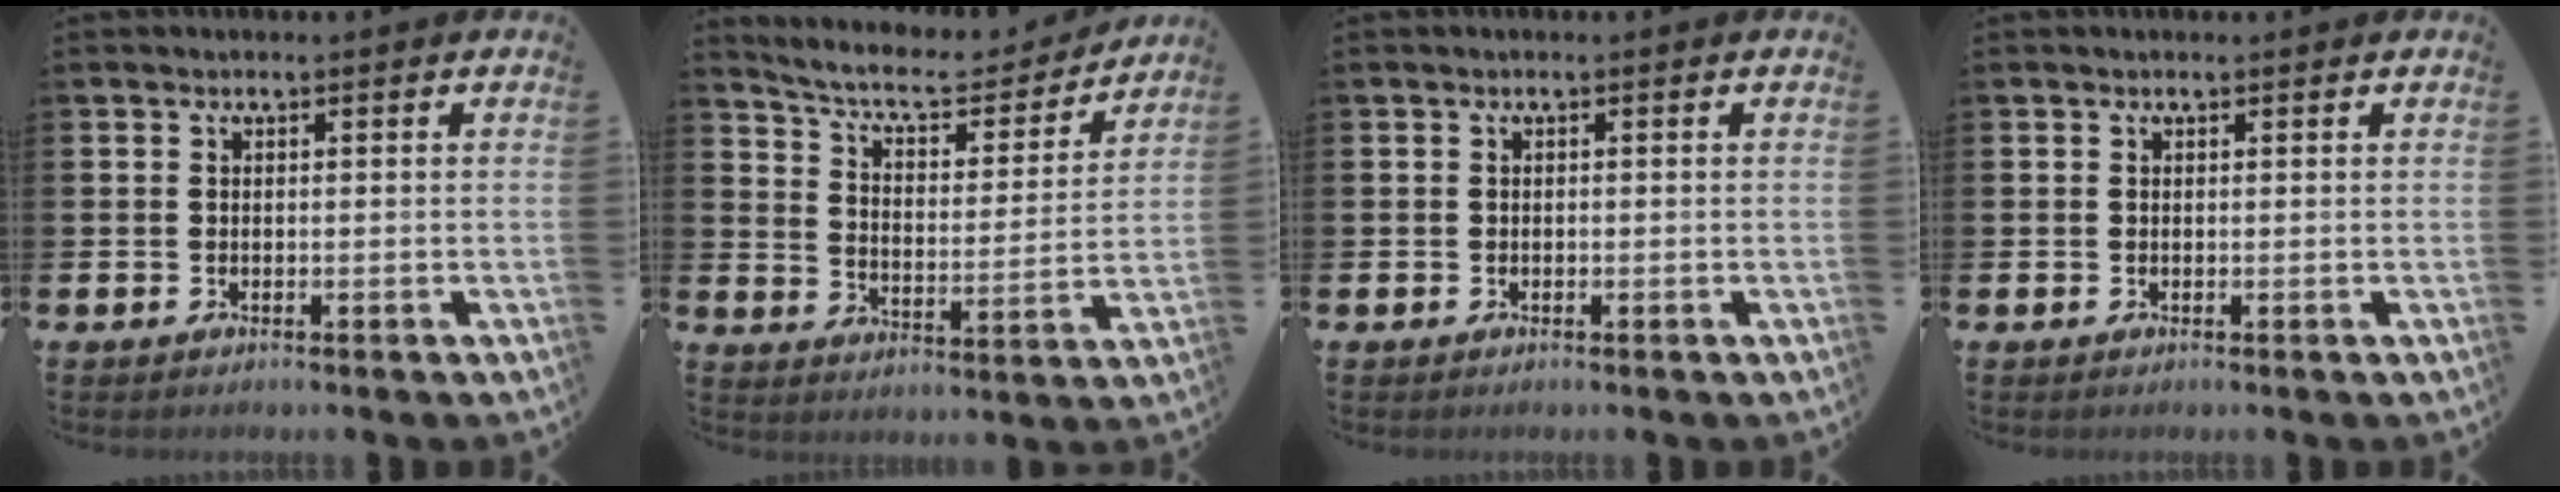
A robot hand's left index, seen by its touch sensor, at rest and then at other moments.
{"total": 7.5, "force": [6.8, 1.9, 2.7], "torque": [-0.082, -0.045, 0.113]}
{"total": 0.0}
{"total": 0.0}